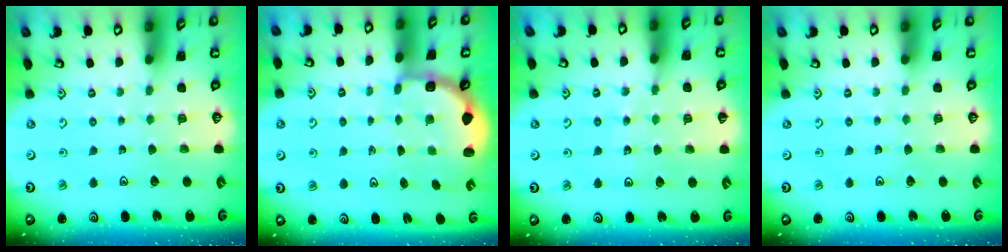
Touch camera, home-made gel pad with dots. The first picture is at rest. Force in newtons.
{"total": 2.7, "press": 2.4, "slide": 1.4}
{"total": 5.8, "press": 5.5, "slide": 1.6}
{"total": 0.0}